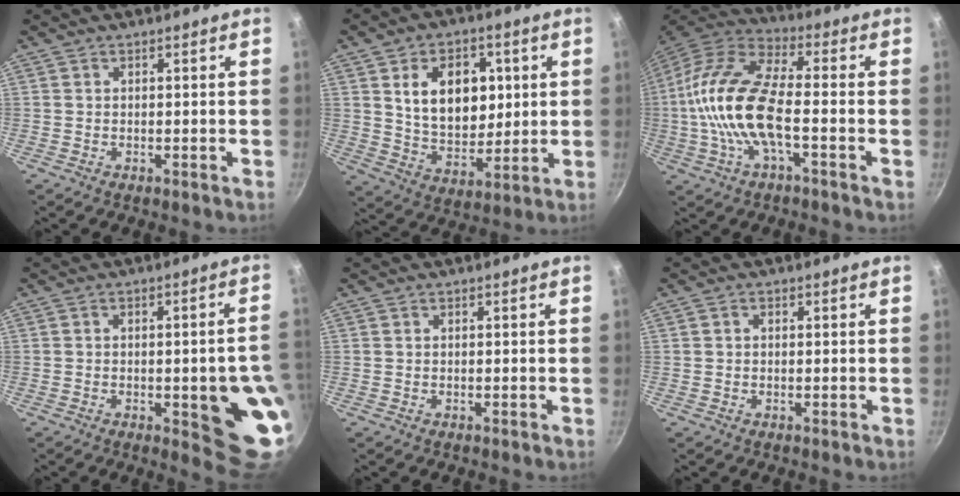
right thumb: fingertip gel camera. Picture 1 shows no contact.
{"total": 15.2, "force": [3.8, 10.5, 10.3], "torque": [-0.119, -0.017, 0.069]}
{"total": 17.0, "force": [-2.5, 6.6, 15.4], "torque": [-0.304, 0.036, -0.064]}
{"total": 13.9, "force": [-2.8, 4.2, 13.0], "torque": [-0.110, 0.011, -0.031]}
{"total": 0.0}
{"total": 0.8, "force": [0.1, 0.6, 0.4], "torque": [-0.006, 0.006, 0.001]}